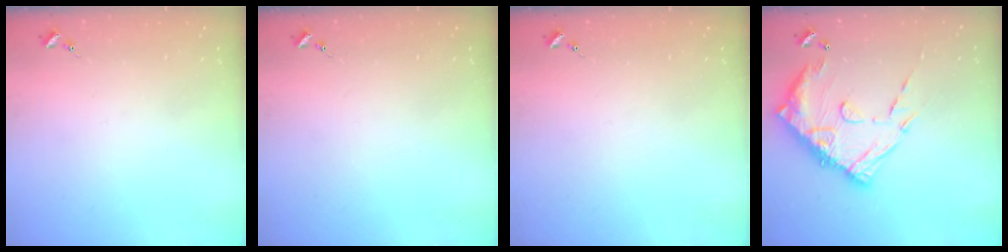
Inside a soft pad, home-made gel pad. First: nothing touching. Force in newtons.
{"total": 0.0}
{"total": 0.0}
{"total": 17.5, "press": 17.4, "slide": 2.0}